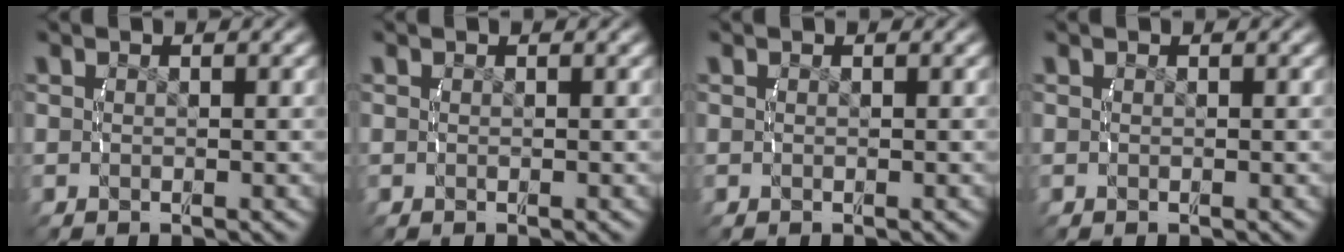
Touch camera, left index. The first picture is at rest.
{"total": 0.0}
{"total": 0.0}
{"total": 0.0}